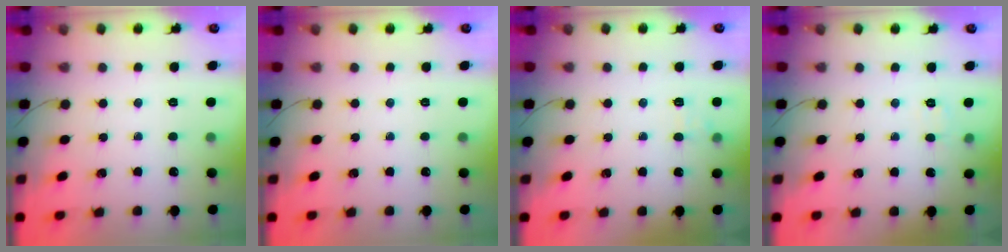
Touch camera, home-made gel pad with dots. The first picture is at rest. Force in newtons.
{"total": 0.0}
{"total": 6.0, "press": 5.8, "slide": 1.6}
{"total": 2.9, "press": 2.5, "slide": 1.4}